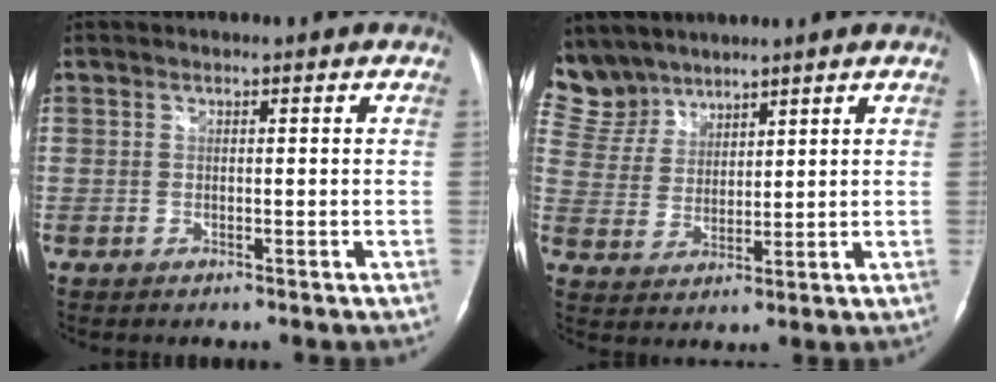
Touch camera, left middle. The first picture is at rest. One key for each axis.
{"total": 8.9, "fx": 8.0, "fy": 4.0, "fz": 0.2, "tx": -0.014, "ty": 0.012, "tz": 0.176}